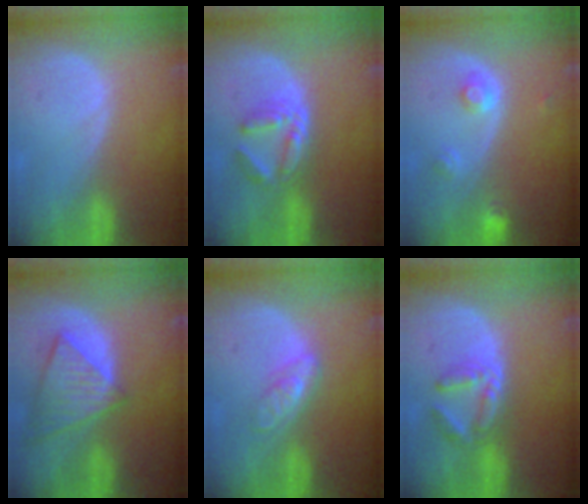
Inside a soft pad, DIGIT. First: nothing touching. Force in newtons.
{"total": 5.9, "press": 5.2, "slide": 2.9}
{"total": 3.0, "press": 2.8, "slide": 1.2}
{"total": 8.1, "press": 7.2, "slide": 3.6}
{"total": 4.8, "press": 4.3, "slide": 2.1}
{"total": 5.7, "press": 5.1, "slide": 2.7}